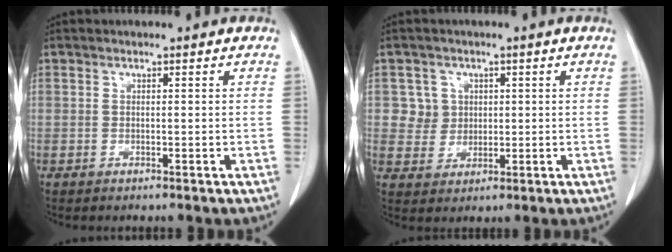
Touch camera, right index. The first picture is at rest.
{"total": 4.3, "force": [1.2, 4.1, 0.0], "torque": [0.010, 0.010, 0.025]}